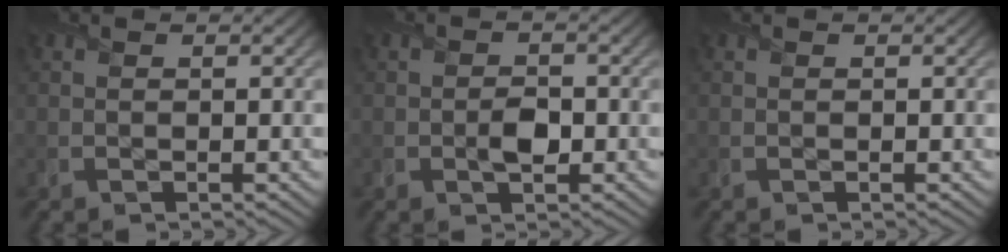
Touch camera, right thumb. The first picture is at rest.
{"total": 2.4, "force": [-0.7, 1.6, 1.7], "torque": [-0.029, -0.006, -0.013]}
{"total": 0.0}